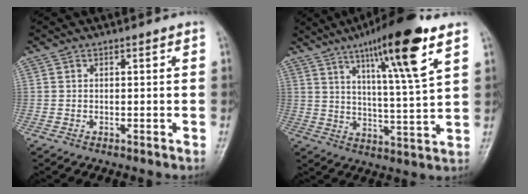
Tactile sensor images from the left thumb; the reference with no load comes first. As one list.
[{"total": 16.6, "force": [9.2, 2.0, 13.7], "torque": [-0.215, -0.040, 0.148]}]